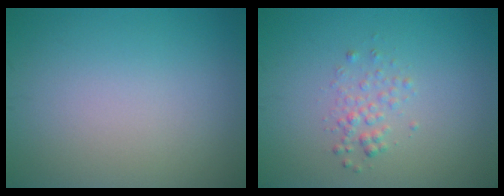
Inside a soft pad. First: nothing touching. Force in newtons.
{"total": 1.5, "press": 1.5, "slide": 0.1}